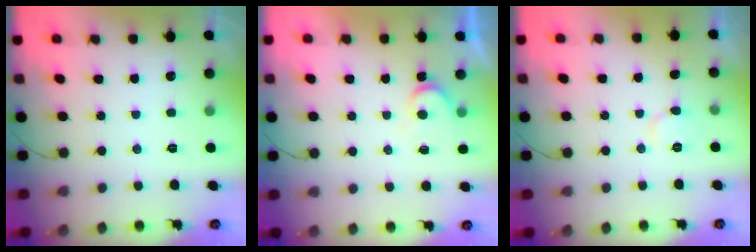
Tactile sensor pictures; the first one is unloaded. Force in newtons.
{"total": 3.7, "press": 3.7, "slide": 0.2}
{"total": 4.6, "press": 4.6, "slide": 0.6}